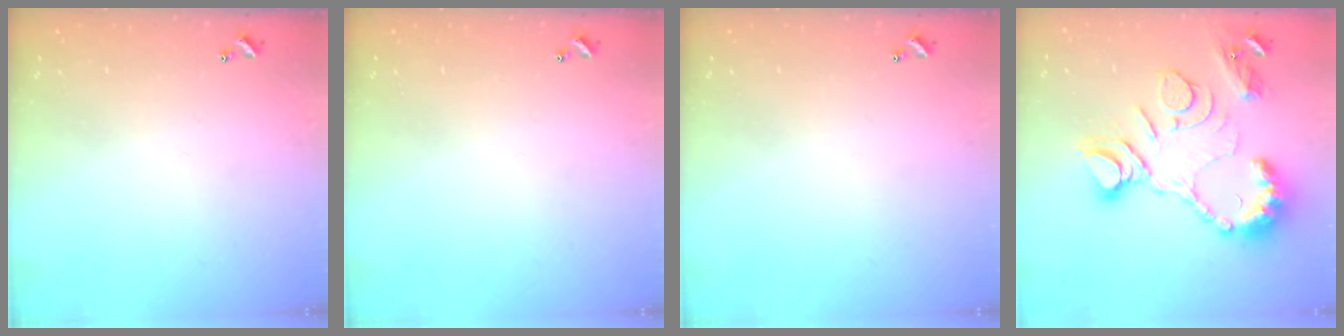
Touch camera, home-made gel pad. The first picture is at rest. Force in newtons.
{"total": 0.0}
{"total": 0.0}
{"total": 18.1, "press": 17.9, "slide": 2.0}